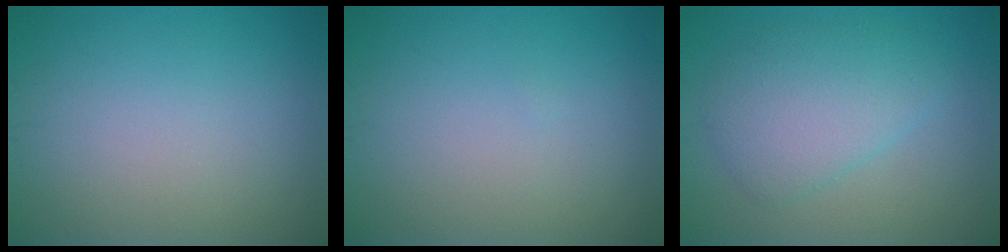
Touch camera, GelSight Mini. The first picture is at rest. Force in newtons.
{"total": 0.0}
{"total": 4.7, "press": 4.7, "slide": 0.3}